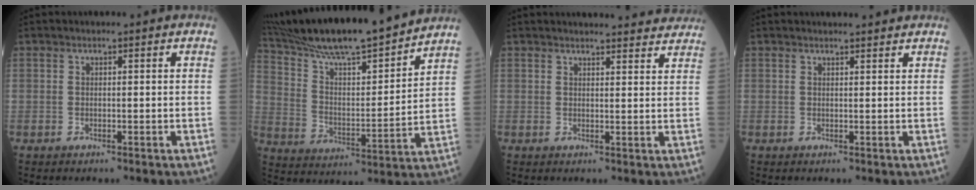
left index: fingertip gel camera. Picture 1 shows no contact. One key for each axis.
{"total": 20.3, "fx": 17.9, "fy": 1.4, "fz": 9.4, "tx": -0.170, "ty": 0.002, "tz": 0.294}
{"total": 12.6, "fx": 12.2, "fy": 2.0, "fz": 2.7, "tx": -0.006, "ty": 0.001, "tz": 0.123}
{"total": 3.4, "fx": 3.3, "fy": 0.5, "fz": 0.7, "tx": -0.012, "ty": 0.012, "tz": 0.038}